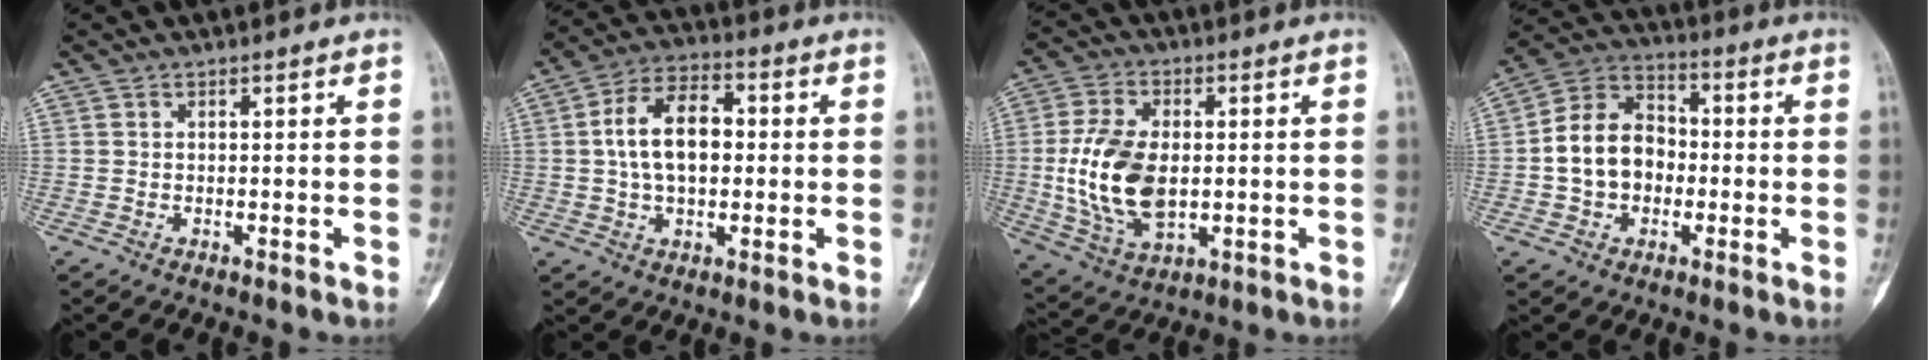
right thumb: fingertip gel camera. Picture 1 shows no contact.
{"total": 12.0, "force": [0.8, 7.3, 9.5], "torque": [-0.154, 0.021, 0.009]}
{"total": 15.1, "force": [-0.4, 9.1, 12.1], "torque": [-0.234, -0.005, 0.003]}
{"total": 12.2, "force": [-1.3, 9.5, 7.6], "torque": [-0.108, 0.037, -0.032]}